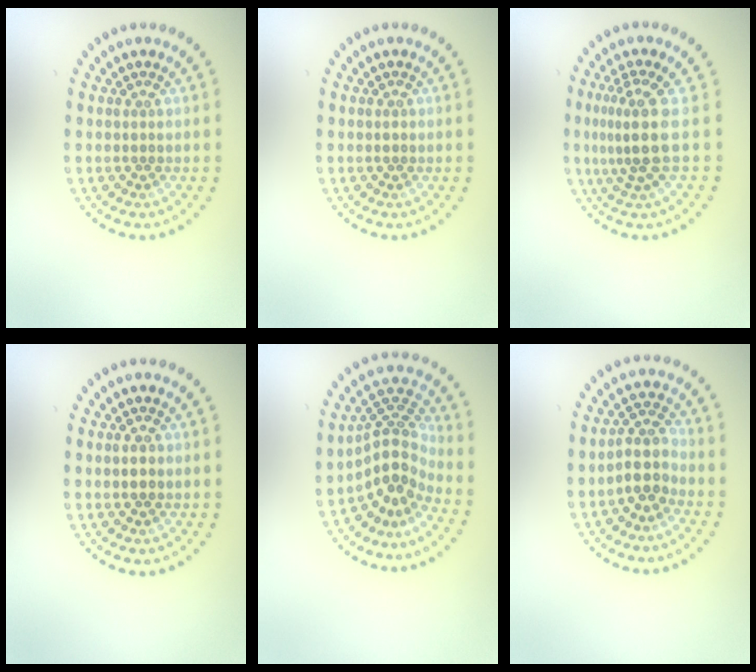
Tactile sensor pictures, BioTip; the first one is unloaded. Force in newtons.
{"total": 0.7, "press": 0.7, "slide": 0.3}
{"total": 3.5, "press": 2.4, "slide": 2.5}
{"total": 1.8, "press": 1.8, "slide": 0.2}
{"total": 4.2, "press": 2.8, "slide": 3.1}
{"total": 2.9, "press": 2.4, "slide": 1.7}